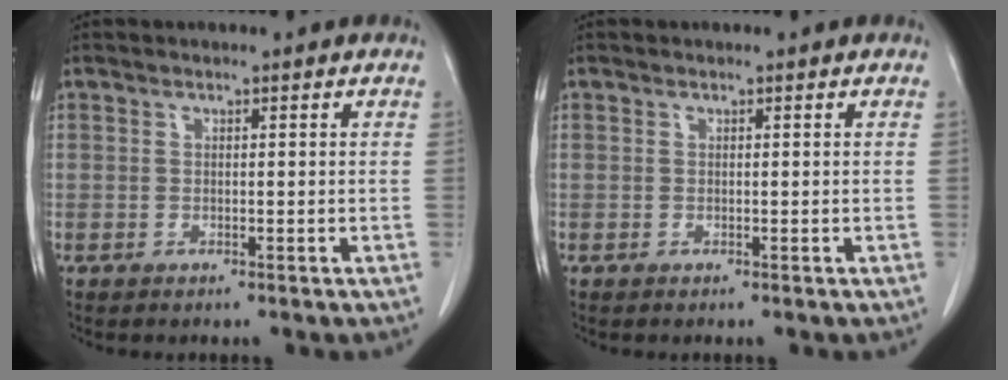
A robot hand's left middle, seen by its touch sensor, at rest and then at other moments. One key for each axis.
{"total": 0.0}